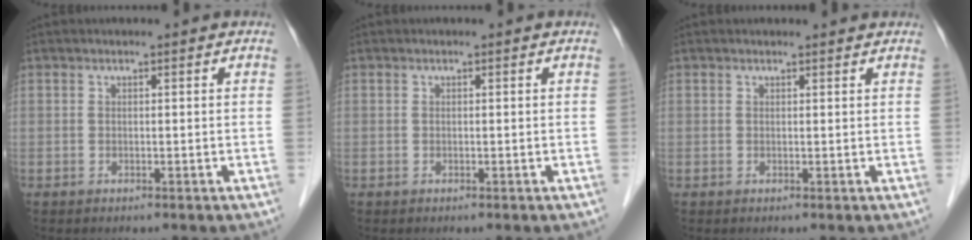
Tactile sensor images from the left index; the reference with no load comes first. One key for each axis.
{"total": 0.0}
{"total": 1.6, "fx": 1.6, "fy": 0.2, "fz": 0.1, "tx": -0.011, "ty": 0.005, "tz": 0.018}